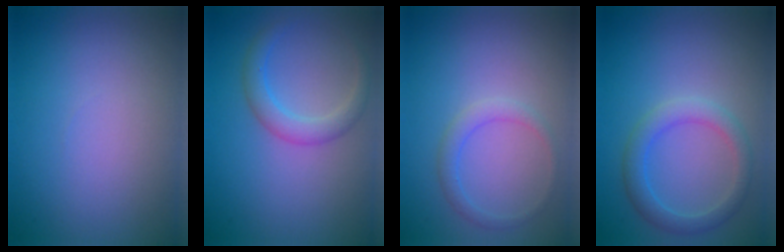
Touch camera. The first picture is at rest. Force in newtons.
{"total": 2.5, "press": 2.5, "slide": 0.1}
{"total": 1.6, "press": 1.6, "slide": 0.2}
{"total": 2.9, "press": 2.9, "slide": 0.2}